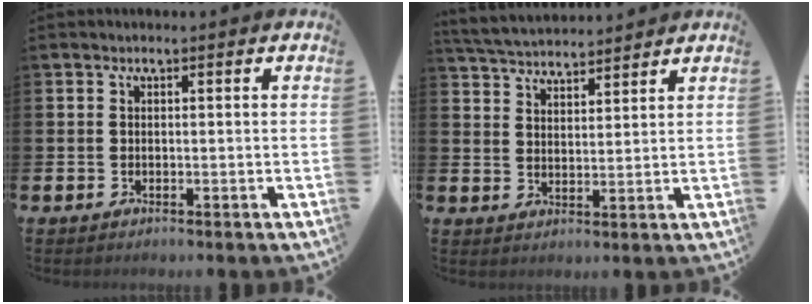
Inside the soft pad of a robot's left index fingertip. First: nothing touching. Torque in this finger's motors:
{"motor_torque": [-0.19, -0.25, 0.59, 0.20]}